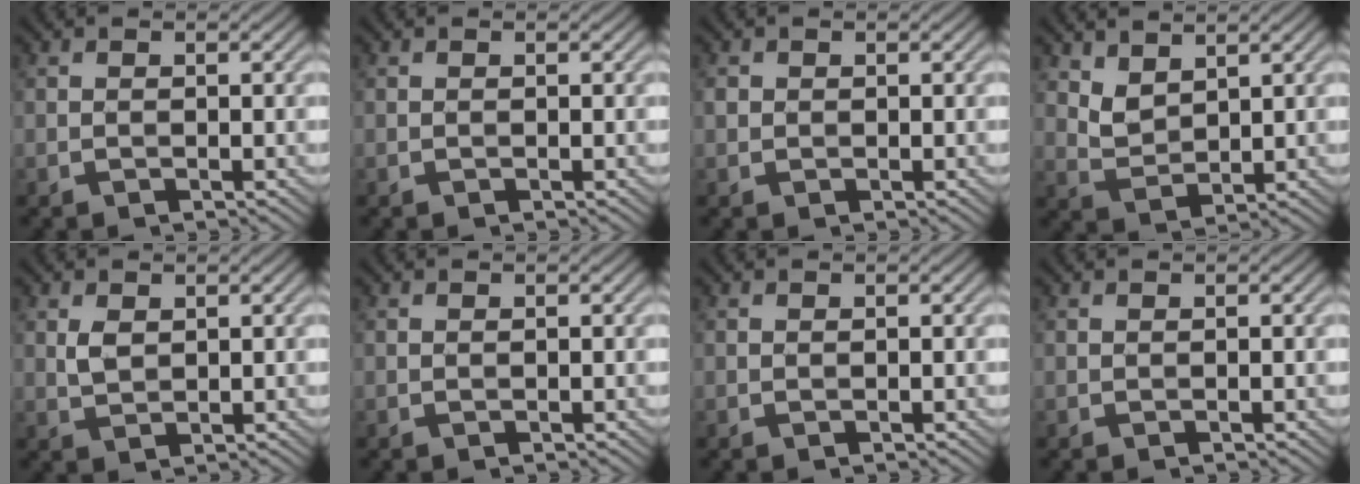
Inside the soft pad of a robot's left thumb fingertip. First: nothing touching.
{"total": 0.0}
{"total": 0.7, "force": [0.1, 0.7, 0.0], "torque": [-0.001, -0.002, 0.000]}
{"total": 3.4, "force": [2.5, 1.7, 1.5], "torque": [-0.040, -0.006, 0.060]}
{"total": 1.7, "force": [0.7, 1.1, 1.1], "torque": [-0.029, -0.003, 0.018]}
{"total": 0.0}
{"total": 0.0}
{"total": 0.0}